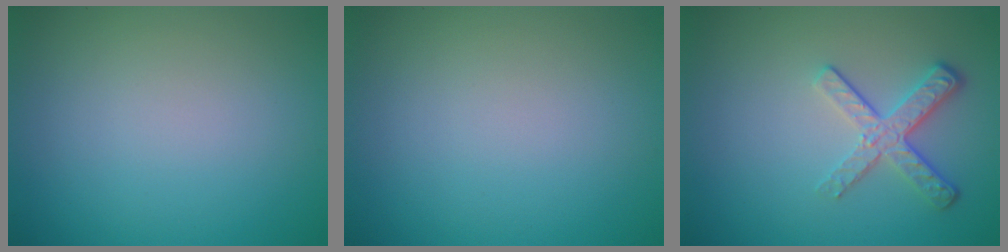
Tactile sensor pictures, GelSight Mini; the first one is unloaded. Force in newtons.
{"total": 0.0}
{"total": 3.4, "press": 2.6, "slide": 2.2}